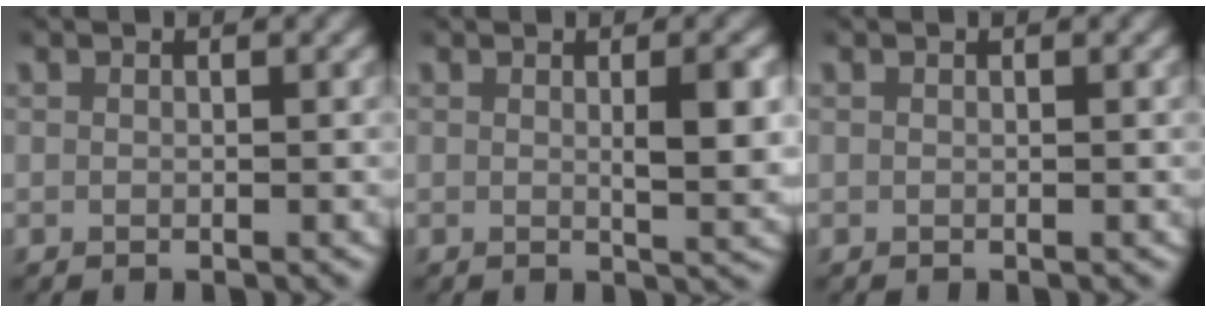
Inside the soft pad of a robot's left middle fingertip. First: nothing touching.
{"total": 3.3, "force": [0.7, 0.6, 3.2], "torque": [-0.041, -0.009, 0.012]}
{"total": 0.0}